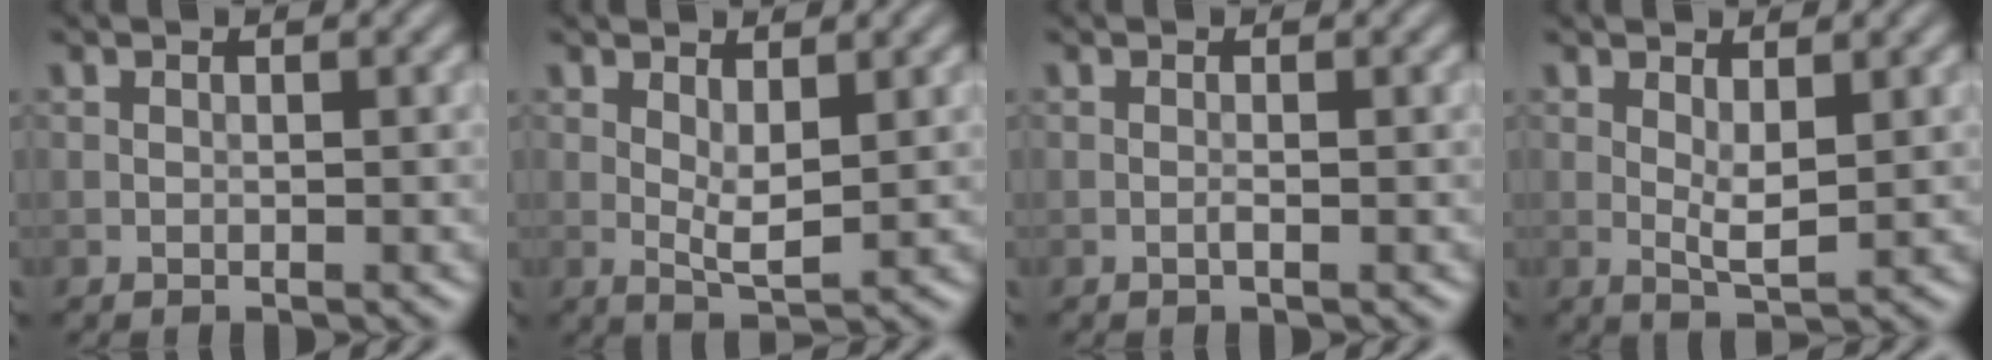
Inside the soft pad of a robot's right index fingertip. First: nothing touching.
{"total": 2.6, "force": [0.8, 0.8, 2.3], "torque": [-0.045, -0.008, 0.018]}
{"total": 0.6, "force": [-0.2, 0.0, 0.5], "torque": [-0.013, -0.001, -0.006]}
{"total": 2.3, "force": [0.7, 0.7, 2.1], "torque": [-0.042, -0.007, 0.015]}